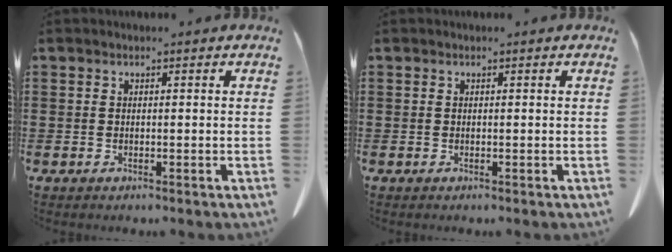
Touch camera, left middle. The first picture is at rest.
{"total": 0.0}